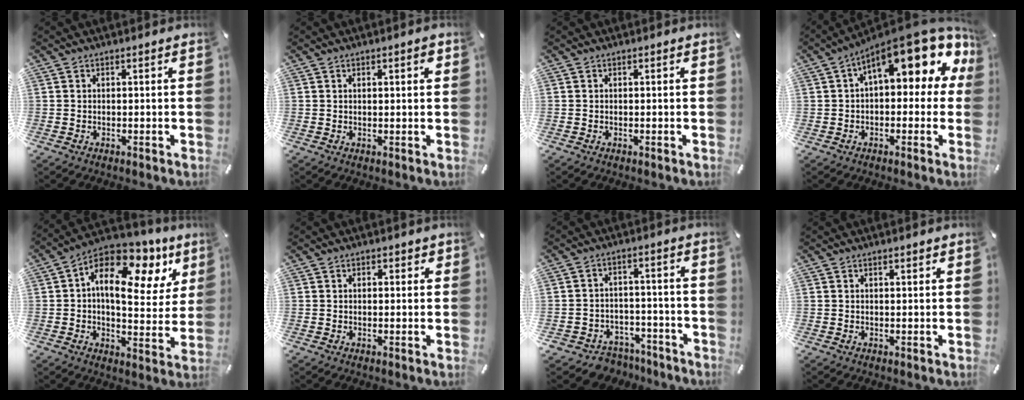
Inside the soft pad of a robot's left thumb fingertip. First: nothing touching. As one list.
[{"total": 1.6, "force": [0.7, 0.5, 1.3], "torque": [-0.026, 0.002, 0.012]}, {"total": 0.0}, {"total": 15.0, "force": [7.8, 5.9, 11.4], "torque": [-0.172, -0.052, 0.133]}, {"total": 17.6, "force": [7.5, 9.0, 13.1], "torque": [-0.204, -0.045, 0.126]}, {"total": 1.2, "force": [0.5, 0.9, 0.6], "torque": [-0.004, 0.003, 0.005]}, {"total": 5.2, "force": [-3.3, 3.9, 1.0], "torque": [-0.019, 0.019, -0.062]}, {"total": 1.0, "force": [0.6, 0.3, 0.7], "torque": [-0.014, 0.000, 0.011]}]